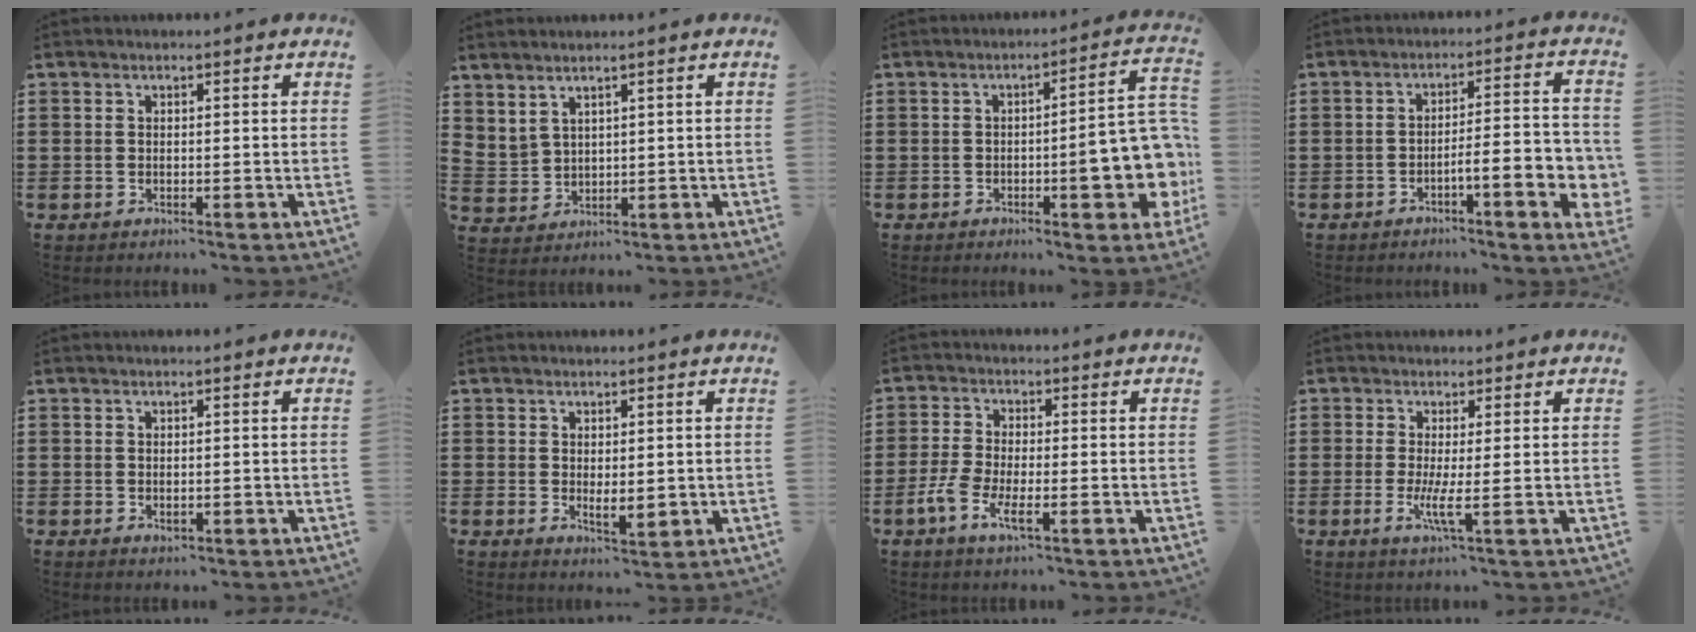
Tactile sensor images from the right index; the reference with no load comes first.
{"total": 2.2, "force": [2.0, 0.8, 0.2], "torque": [-0.013, 0.000, 0.040]}
{"total": 11.9, "force": [-2.3, 3.5, 11.1], "torque": [-0.129, -0.017, -0.038]}
{"total": 7.5, "force": [-2.7, 1.4, 6.8], "torque": [-0.102, -0.011, -0.047]}
{"total": 0.8, "force": [-0.1, 0.3, 0.7], "torque": [-0.013, 0.000, -0.002]}
{"total": 2.5, "force": [0.3, 1.1, 2.3], "torque": [-0.034, -0.002, 0.004]}
{"total": 4.8, "force": [-2.2, 1.7, 4.0], "torque": [-0.096, -0.005, -0.048]}
{"total": 3.9, "force": [-0.6, 0.1, 3.8], "torque": [-0.068, -0.010, -0.011]}